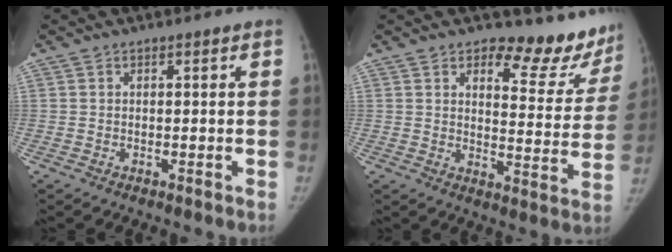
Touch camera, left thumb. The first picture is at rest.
{"total": 13.3, "force": [11.7, 4.8, 4.2], "torque": [0.002, -0.107, 0.138]}